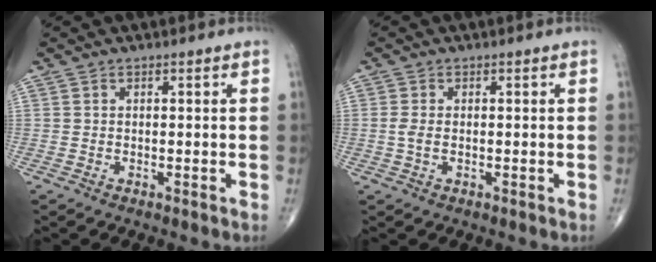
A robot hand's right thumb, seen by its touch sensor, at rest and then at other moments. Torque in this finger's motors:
{"motor_torque": [-0.09, -0.03, 0.30, 0.09, 0.00]}